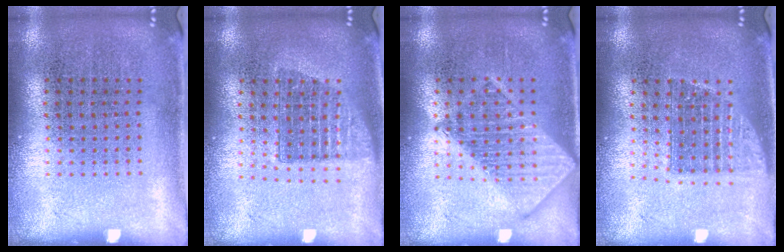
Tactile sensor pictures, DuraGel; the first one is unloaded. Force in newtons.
{"total": 1.4, "press": 1.2, "slide": 0.8}
{"total": 2.7, "press": 2.7, "slide": 0.3}
{"total": 1.2, "press": 1.0, "slide": 0.7}